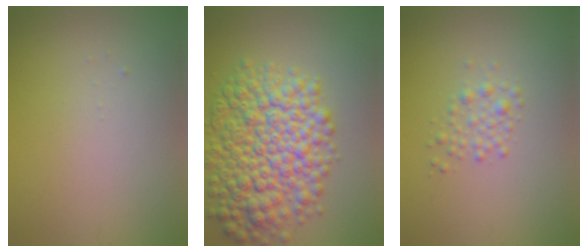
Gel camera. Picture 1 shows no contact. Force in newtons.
{"total": 9.7, "press": 9.7, "slide": 0.2}
{"total": 1.6, "press": 1.6, "slide": 0.0}